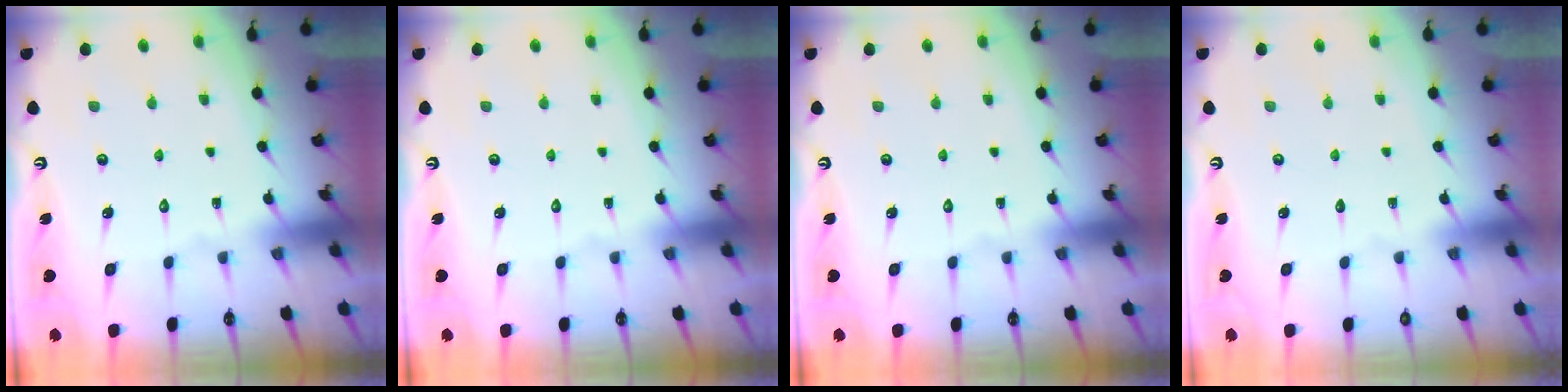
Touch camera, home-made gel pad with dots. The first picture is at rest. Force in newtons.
{"total": 0.0}
{"total": 0.0}
{"total": 0.0}